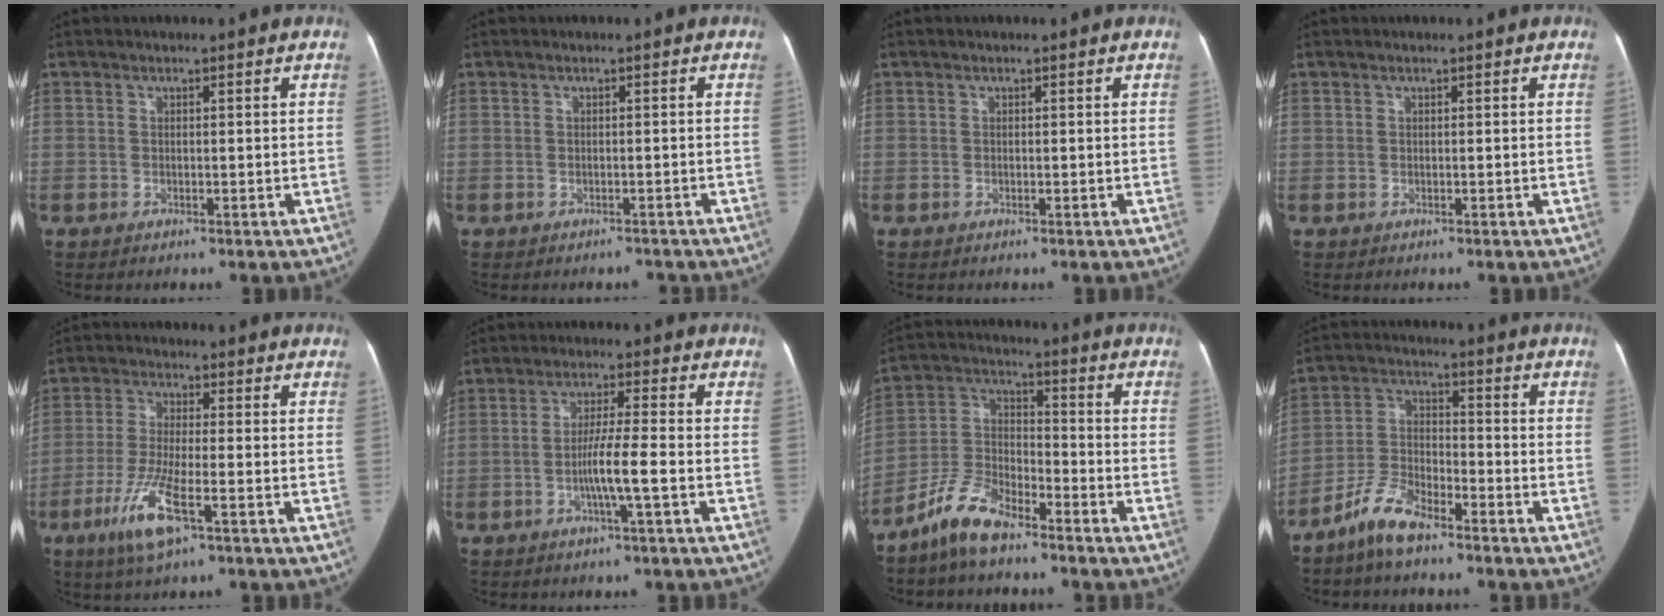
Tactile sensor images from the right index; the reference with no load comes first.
{"total": 1.6, "force": [-1.2, 1.1, 0.0], "torque": [-0.001, 0.007, -0.015]}
{"total": 0.0}
{"total": 0.7, "force": [0.1, 0.7, -0.1], "torque": [0.008, 0.005, -0.002]}
{"total": 9.1, "force": [-4.4, 1.4, 7.8], "torque": [-0.166, -0.019, -0.083]}
{"total": 6.3, "force": [-2.1, -0.4, 5.9], "torque": [-0.112, 0.001, -0.039]}
{"total": 9.7, "force": [-7.7, 3.5, 4.8], "torque": [-0.110, 0.013, -0.155]}
{"total": 8.2, "force": [-6.4, 2.9, 4.3], "torque": [-0.099, 0.002, -0.131]}